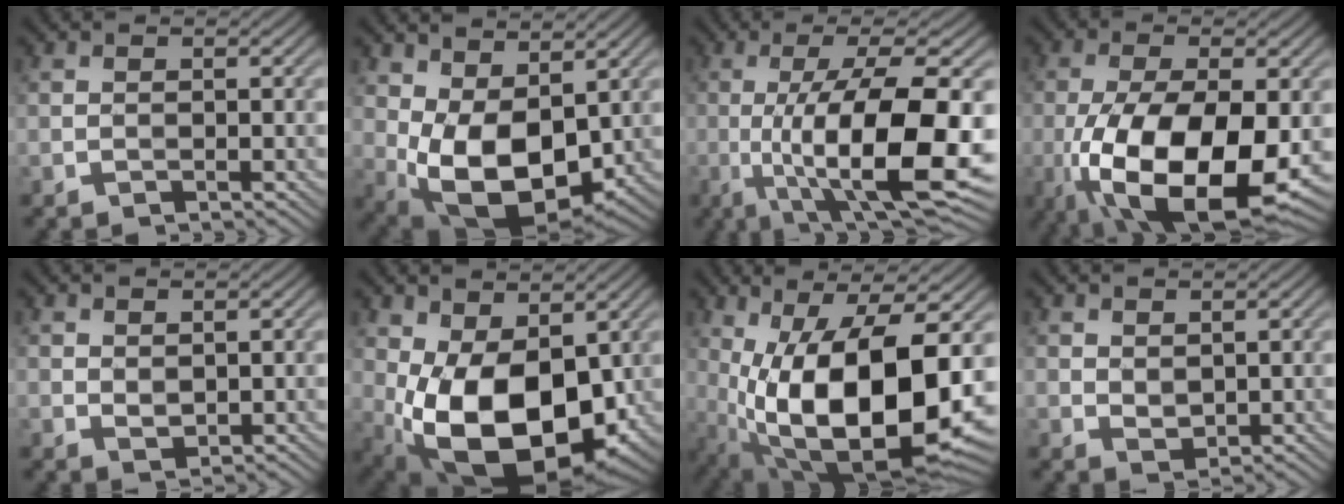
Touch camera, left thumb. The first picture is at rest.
{"total": 12.2, "force": [1.1, 6.9, 10.0], "torque": [-0.204, -0.021, 0.028]}
{"total": 15.9, "force": [-3.4, 3.7, 15.1], "torque": [-0.238, 0.004, -0.047]}
{"total": 16.5, "force": [-5.6, 7.0, 13.8], "torque": [-0.271, -0.033, -0.084]}
{"total": 1.0, "force": [0.6, 0.4, 0.7], "torque": [-0.019, -0.004, 0.017]}
{"total": 15.9, "force": [-1.9, 9.4, 12.7], "torque": [-0.232, -0.043, -0.015]}
{"total": 18.3, "force": [-2.2, 8.0, 16.3], "torque": [-0.267, -0.021, -0.026]}
{"total": 1.6, "force": [0.9, 0.8, 1.0], "torque": [-0.027, -0.003, 0.021]}